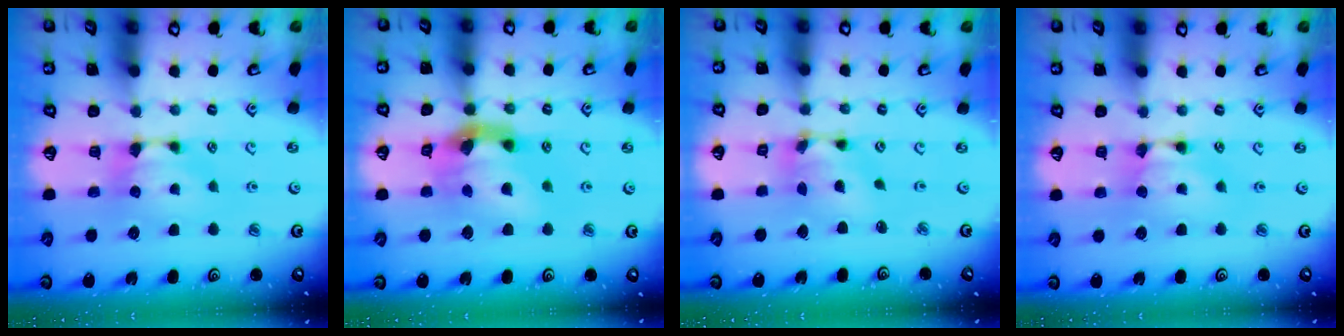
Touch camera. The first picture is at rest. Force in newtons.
{"total": 7.7, "press": 7.3, "slide": 2.4}
{"total": 5.2, "press": 4.9, "slide": 1.8}
{"total": 1.5, "press": 1.5, "slide": 0.2}